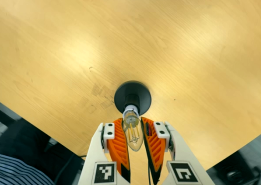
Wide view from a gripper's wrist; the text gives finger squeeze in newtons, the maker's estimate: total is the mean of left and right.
{"total": 25.6, "left": 27.0, "right": 24.2}